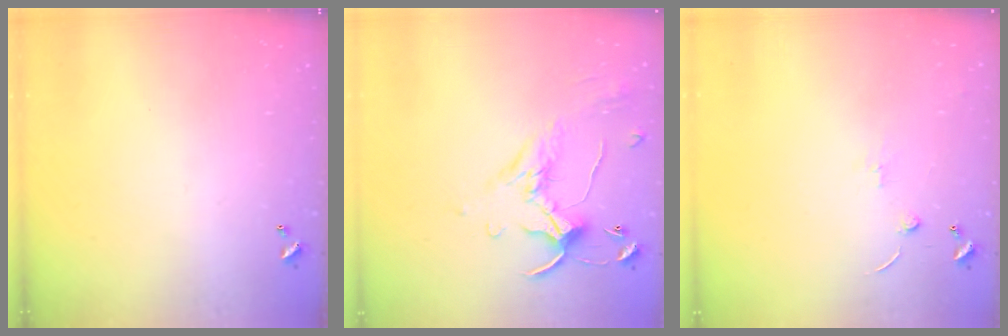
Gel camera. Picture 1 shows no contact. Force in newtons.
{"total": 1.1, "press": 0.4, "slide": 1.0}
{"total": 1.3, "press": 1.2, "slide": 0.5}